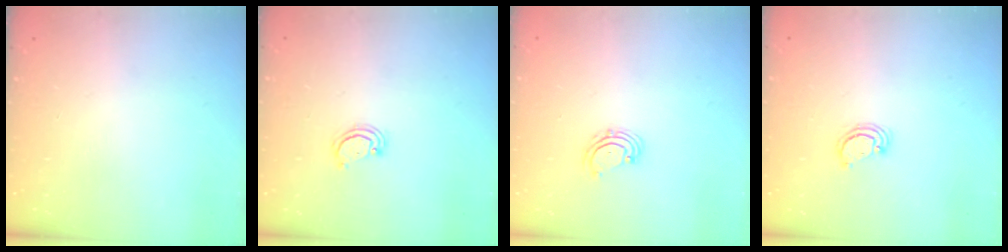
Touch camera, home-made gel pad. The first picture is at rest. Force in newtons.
{"total": 2.5, "press": 2.4, "slide": 0.2}
{"total": 2.5, "press": 2.4, "slide": 0.4}
{"total": 2.6, "press": 2.6, "slide": 0.3}